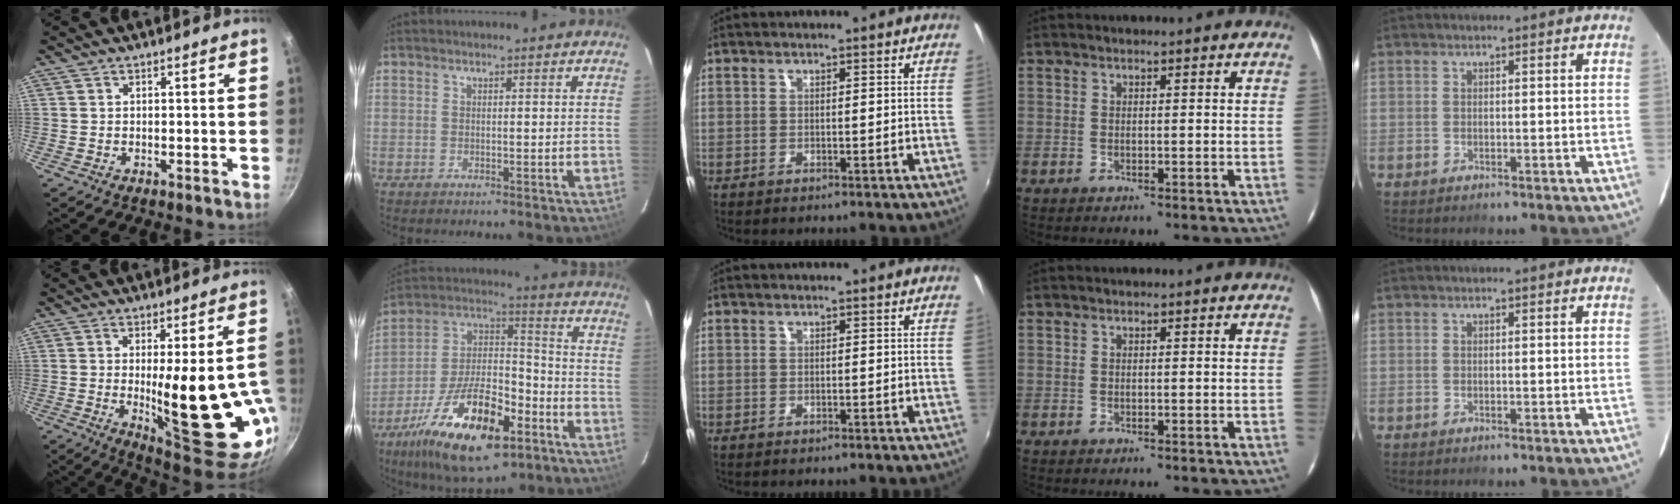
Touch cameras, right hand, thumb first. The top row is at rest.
{"thumb": {"total": 23.4, "force": [-2.9, 7.8, 21.9], "torque": [-0.266, -0.027, -0.015]}, "index": {"total": 22.9, "force": [-11.8, 9.7, 17.0], "torque": [-0.322, -0.013, -0.195]}, "middle": {"total": 0.5, "force": [-0.4, 0.3, 0.1], "torque": [-0.005, -0.003, -0.009]}}